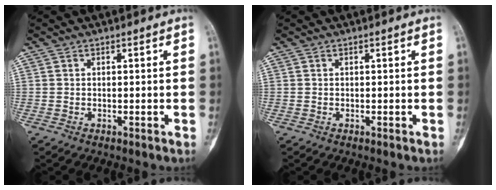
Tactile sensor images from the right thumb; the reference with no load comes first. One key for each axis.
{"total": 0.0}